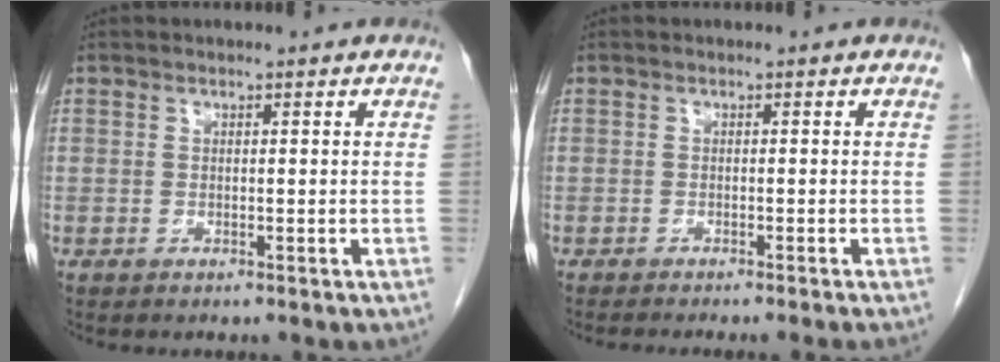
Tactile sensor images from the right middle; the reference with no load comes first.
{"total": 5.4, "force": [-4.8, -0.6, 2.5], "torque": [-0.013, -0.007, -0.067]}